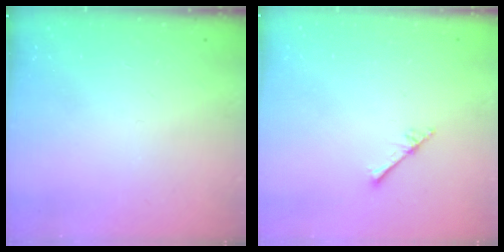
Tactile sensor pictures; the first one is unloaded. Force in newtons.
{"total": 2.3, "press": 2.2, "slide": 0.2}